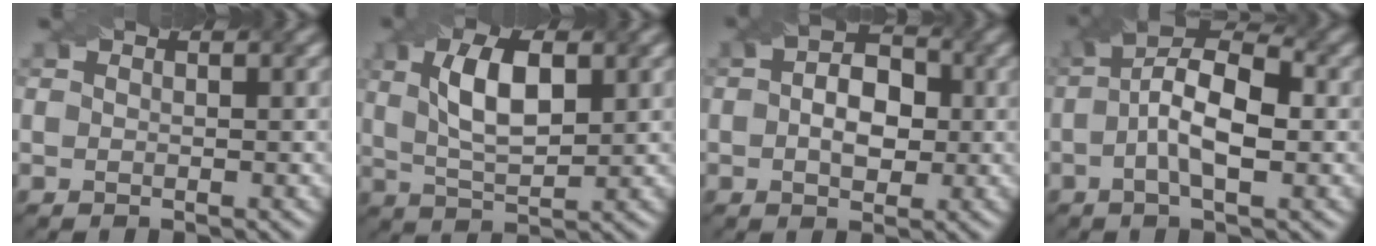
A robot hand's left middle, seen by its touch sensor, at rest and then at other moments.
{"total": 5.3, "force": [1.0, 2.5, 4.6], "torque": [-0.082, 0.010, 0.033]}
{"total": 4.3, "force": [-0.5, 3.1, 2.9], "torque": [-0.034, 0.008, 0.000]}
{"total": 6.4, "force": [-1.0, 2.7, 5.7], "torque": [-0.096, 0.018, -0.011]}